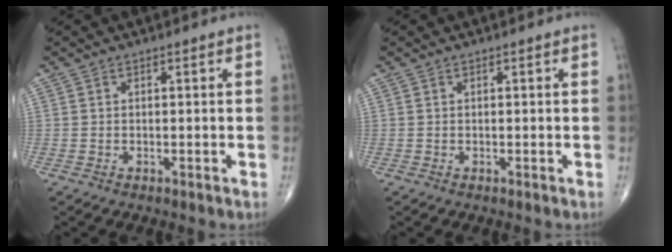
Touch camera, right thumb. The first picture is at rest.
{"total": 0.0}